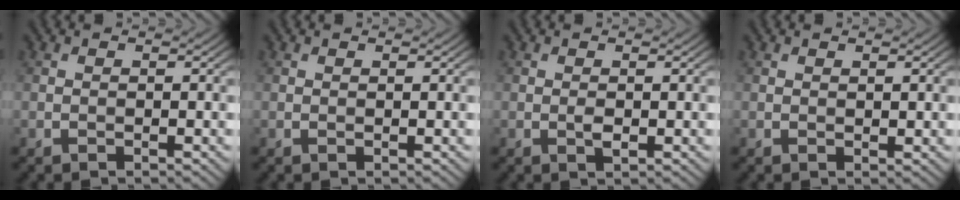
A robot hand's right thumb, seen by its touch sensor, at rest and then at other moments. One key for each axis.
{"total": 0.0}
{"total": 1.0, "fx": 0.0, "fy": 0.4, "fz": 0.9, "tx": -0.019, "ty": -0.002, "tz": -0.002}
{"total": 0.6, "fx": 0.5, "fy": 0.2, "fz": 0.3, "tx": -0.004, "ty": 0.000, "tz": 0.009}